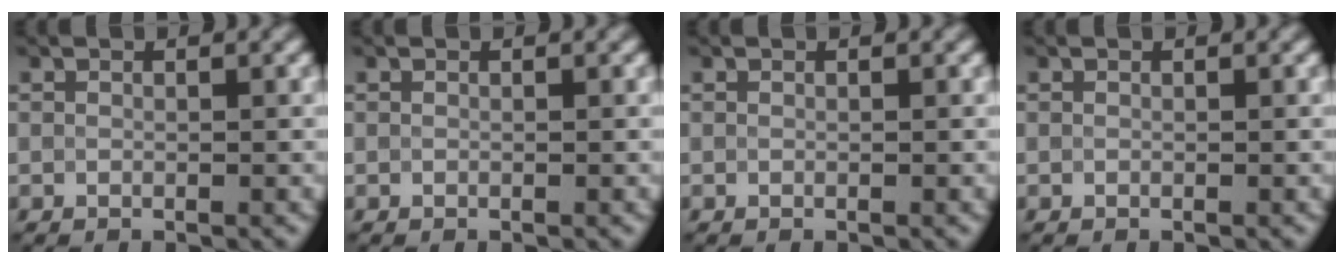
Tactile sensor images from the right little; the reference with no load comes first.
{"total": 0.0}
{"total": 0.0}
{"total": 0.0}